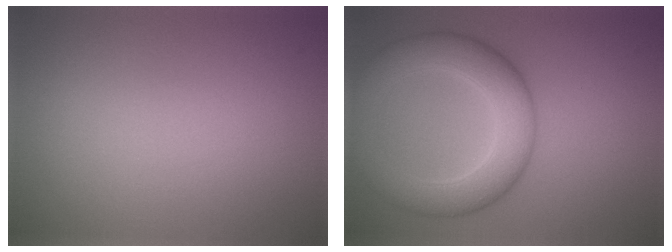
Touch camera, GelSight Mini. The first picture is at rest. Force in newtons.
{"total": 7.1, "press": 7.1, "slide": 0.2}